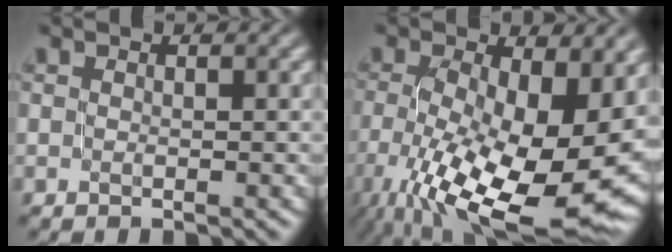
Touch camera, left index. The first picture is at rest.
{"total": 16.8, "force": [-5.2, 7.4, 14.1], "torque": [-0.226, -0.023, -0.070]}